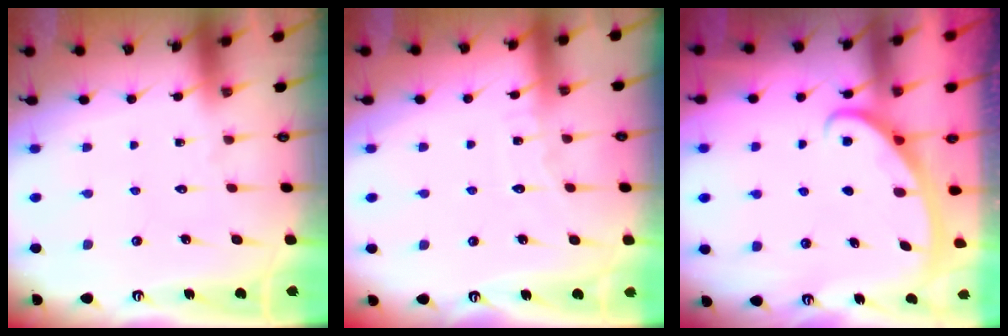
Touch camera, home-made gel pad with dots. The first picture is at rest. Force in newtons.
{"total": 5.3, "press": 5.2, "slide": 0.6}
{"total": 2.8, "press": 2.8, "slide": 0.4}